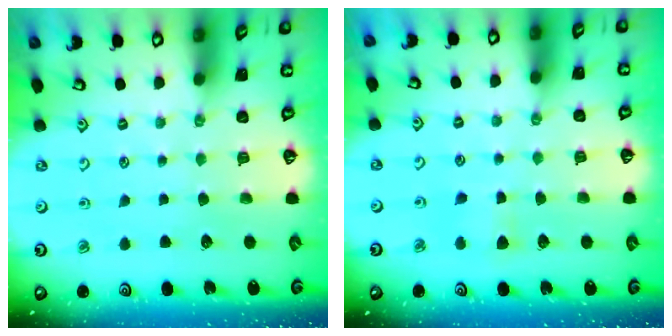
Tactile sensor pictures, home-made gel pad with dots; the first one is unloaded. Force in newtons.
{"total": 6.3, "press": 6.3, "slide": 0.7}